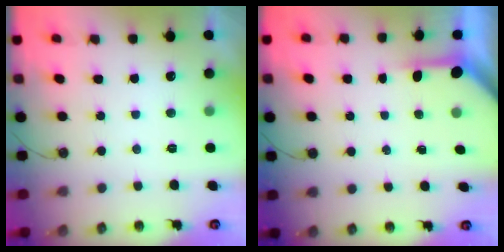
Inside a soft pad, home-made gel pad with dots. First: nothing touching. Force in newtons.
{"total": 3.1, "press": 3.1, "slide": 0.4}